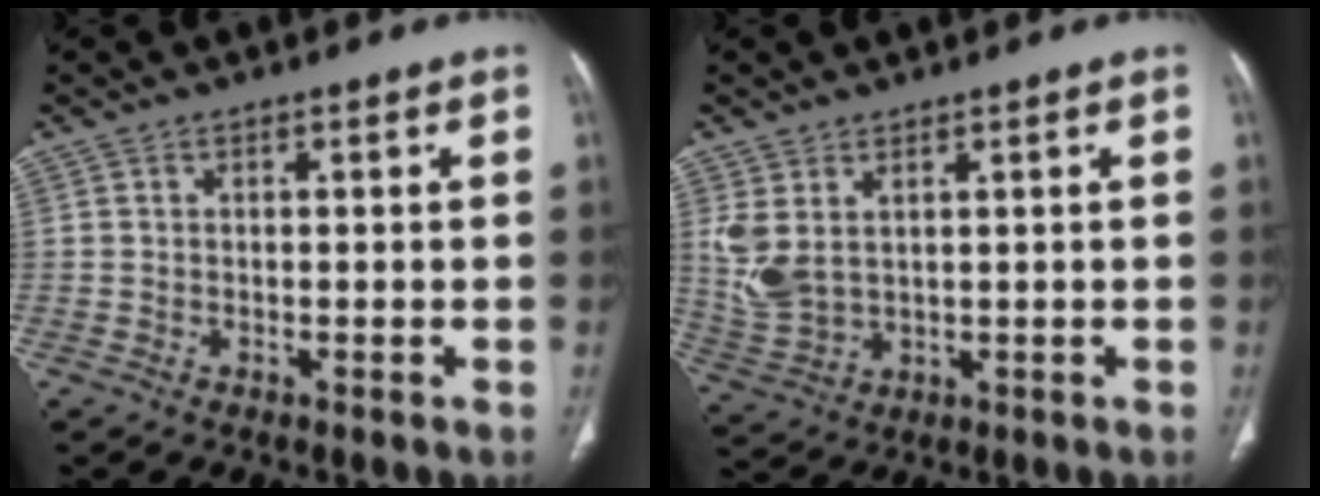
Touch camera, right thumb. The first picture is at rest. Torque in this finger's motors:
{"motor_torque": [-0.10, 0.27, 0.56, 0.56, 0.23]}